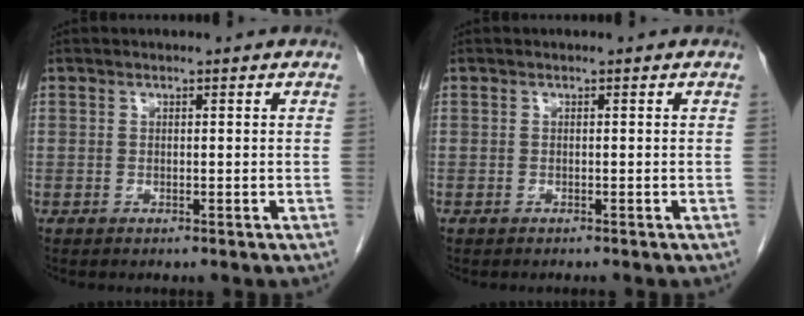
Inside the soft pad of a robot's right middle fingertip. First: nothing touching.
{"total": 0.7, "force": [-0.6, 0.1, 0.3], "torque": [-0.005, -0.001, -0.009]}